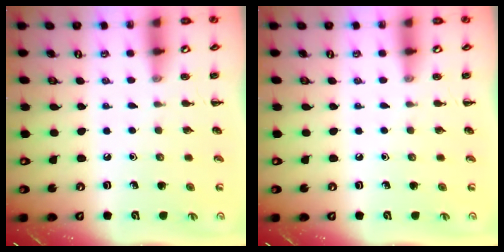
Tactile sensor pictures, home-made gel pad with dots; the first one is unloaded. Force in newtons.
{"total": 0.0}